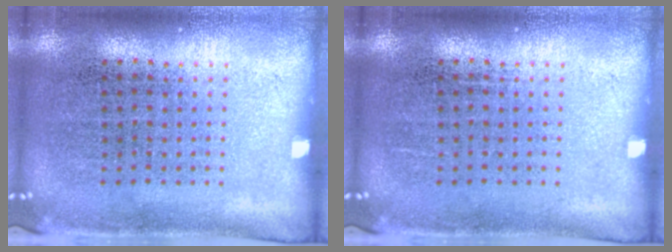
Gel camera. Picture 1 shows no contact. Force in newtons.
{"total": 0.0}